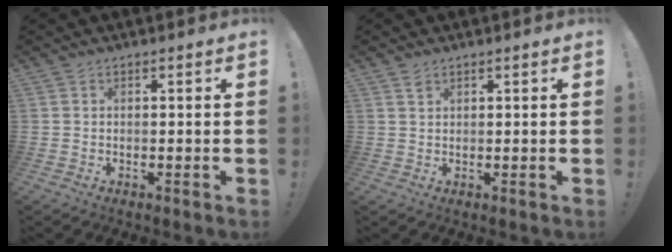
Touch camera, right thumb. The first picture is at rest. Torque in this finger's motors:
{"motor_torque": [0.01, 0.12, 0.16, 0.02, 0.00]}